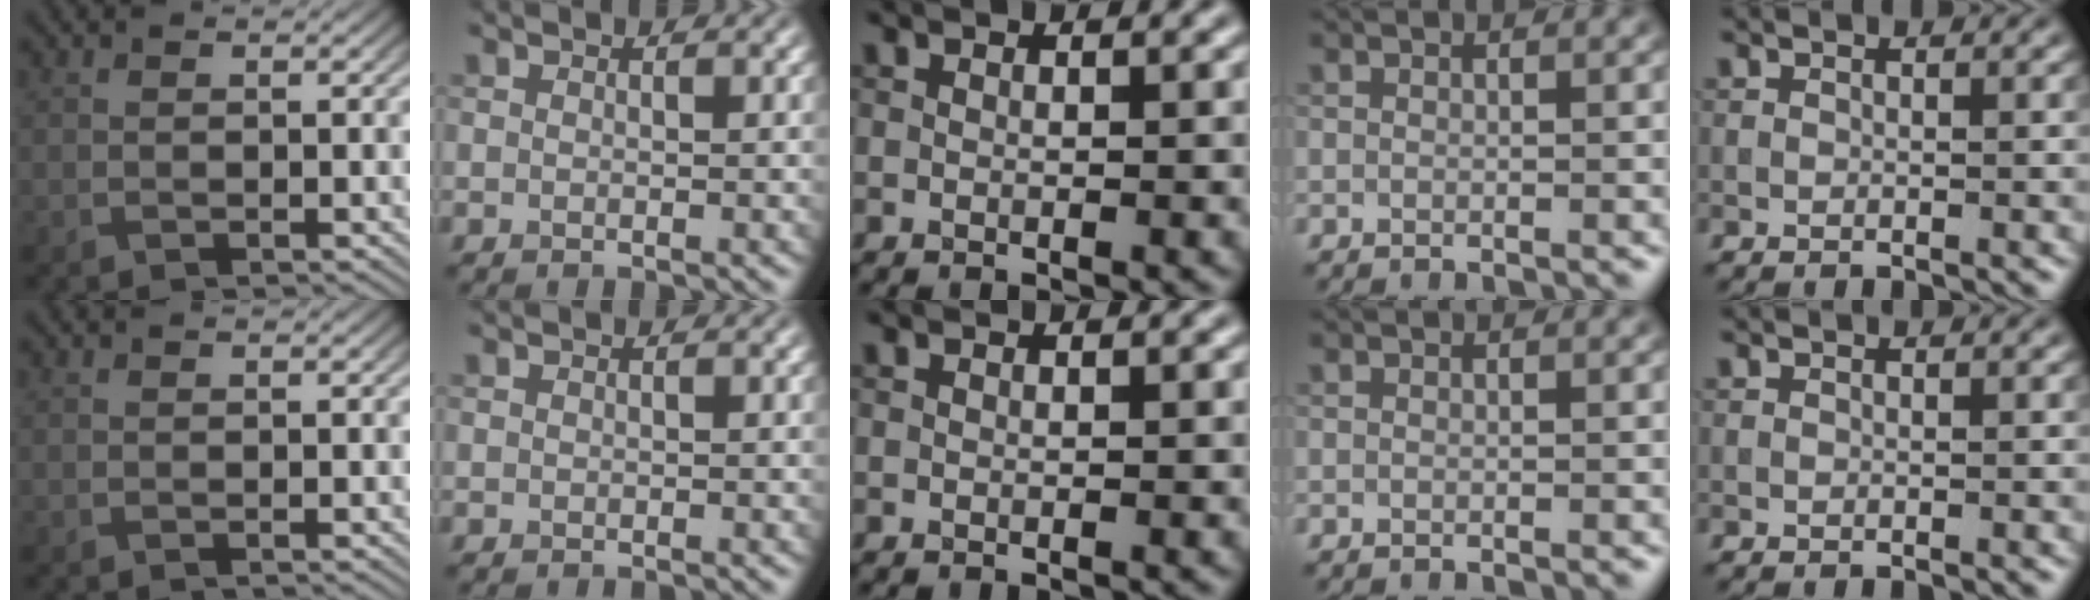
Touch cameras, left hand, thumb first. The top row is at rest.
{"index": {"total": 0.6, "force": [0.0, -0.2, -0.5], "torque": [0.008, 0.001, 0.003]}}